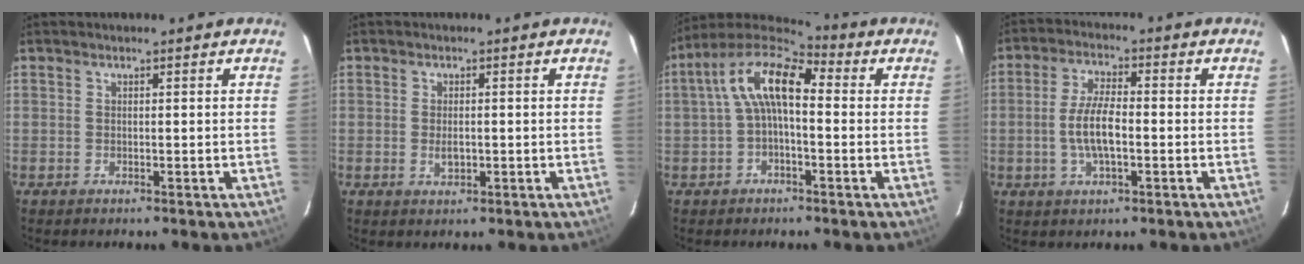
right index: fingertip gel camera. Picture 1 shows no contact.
{"total": 2.5, "force": [-0.3, 1.5, 1.9], "torque": [-0.033, -0.001, -0.004]}
{"total": 11.2, "force": [0.8, 5.2, 9.9], "torque": [-0.190, 0.032, 0.005]}
{"total": 7.5, "force": [-1.3, 2.6, 6.9], "torque": [-0.138, 0.004, -0.025]}